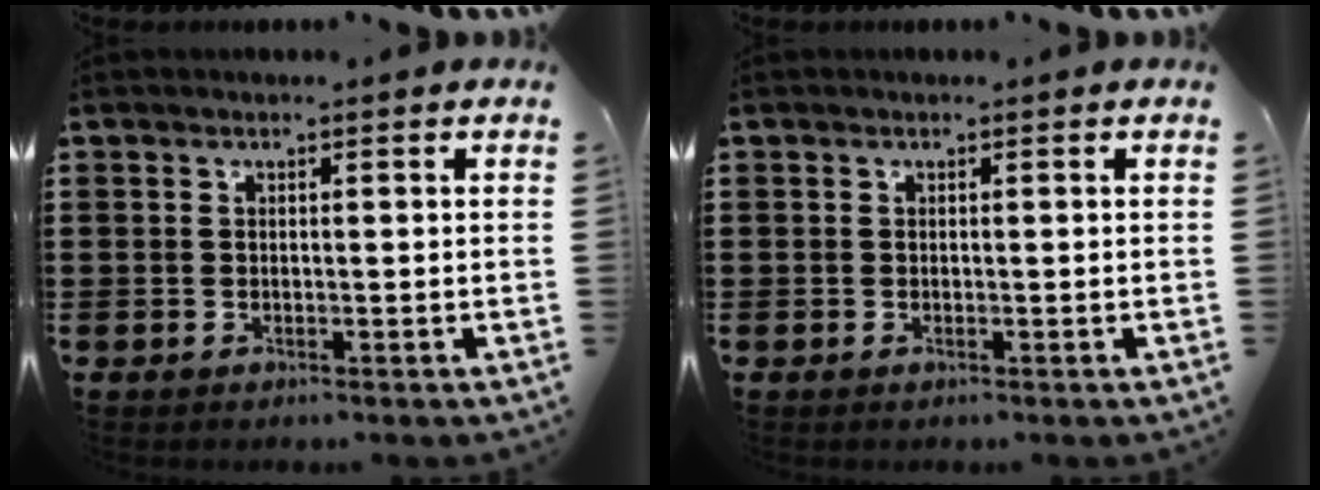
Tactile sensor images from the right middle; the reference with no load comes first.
{"total": 0.0}